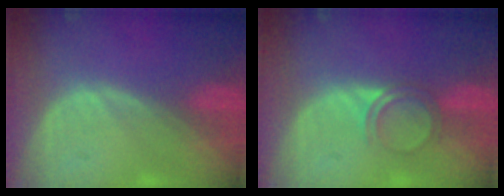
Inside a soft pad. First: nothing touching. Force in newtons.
{"total": 3.2, "press": 2.9, "slide": 1.2}